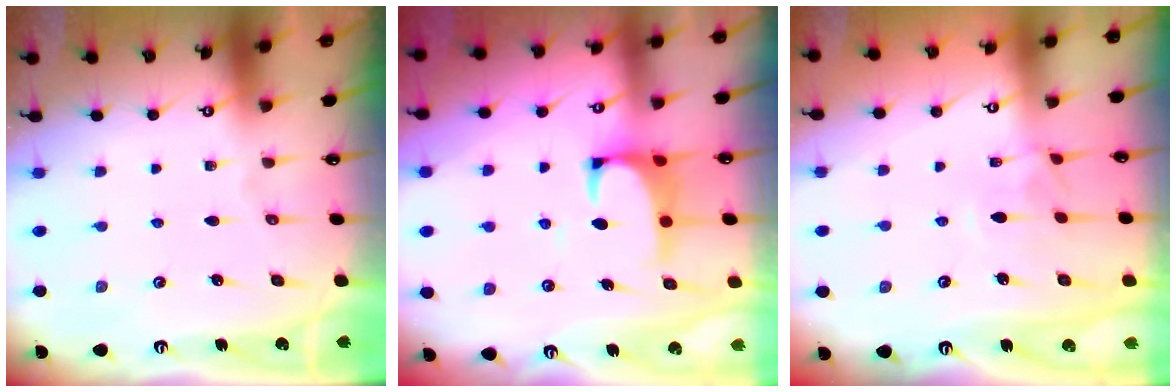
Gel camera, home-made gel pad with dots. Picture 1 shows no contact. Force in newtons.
{"total": 1.7, "press": 1.6, "slide": 0.7}
{"total": 2.6, "press": 2.5, "slide": 0.6}